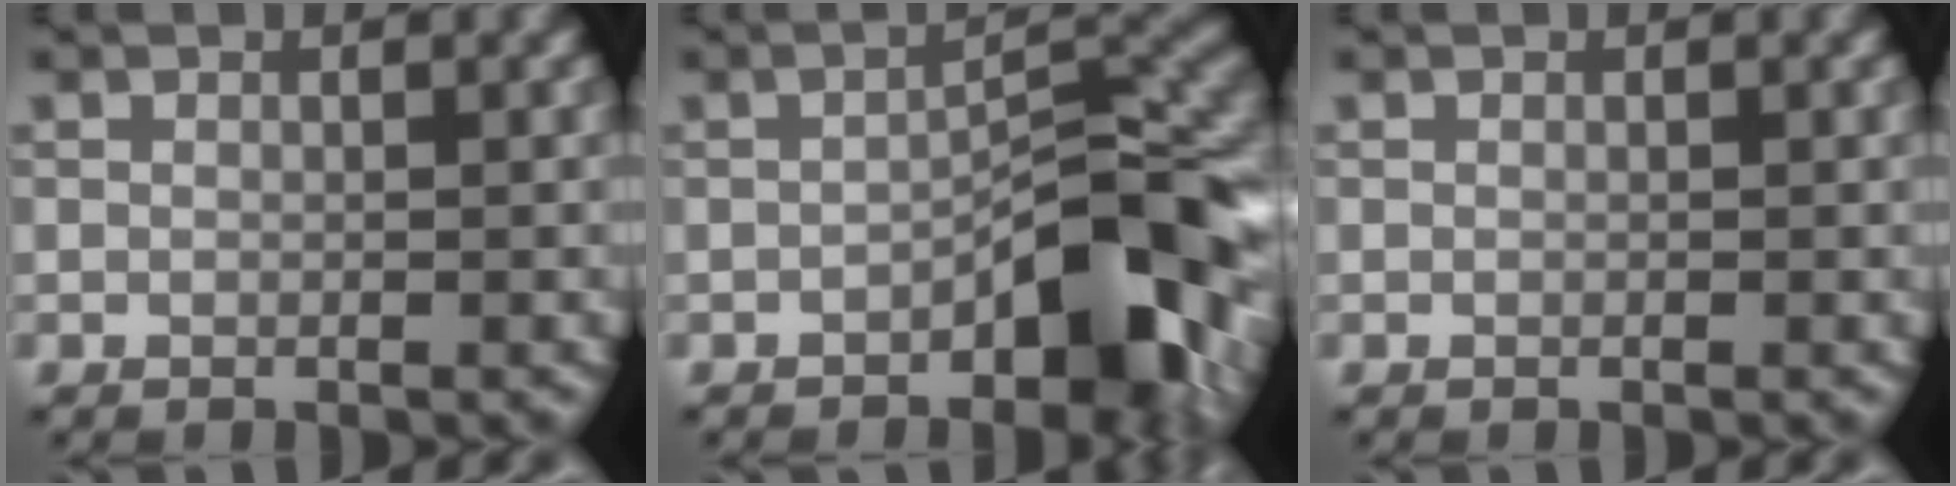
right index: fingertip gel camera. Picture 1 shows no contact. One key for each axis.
{"total": 7.3, "fx": -3.1, "fy": 2.7, "fz": 6.1, "tx": -0.073, "ty": 0.022, "tz": -0.052}
{"total": 0.0}